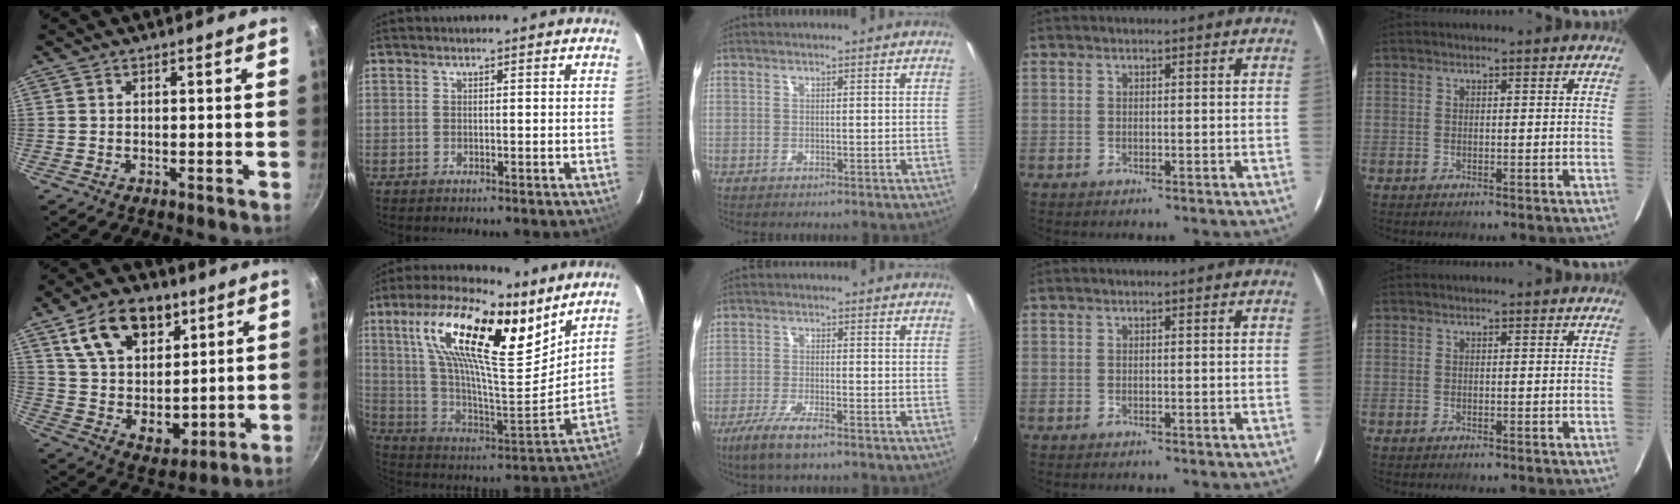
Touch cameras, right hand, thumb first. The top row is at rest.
{"thumb": {"total": 20.2, "force": [8.9, 13.7, 11.9], "torque": [-0.153, -0.030, 0.163]}, "index": {"total": 25.3, "force": [13.8, 8.1, 19.6], "torque": [-0.348, 0.032, 0.246]}, "middle": {"total": 7.0, "force": [-4.8, 1.4, 4.8], "torque": [-0.121, -0.017, -0.091]}}